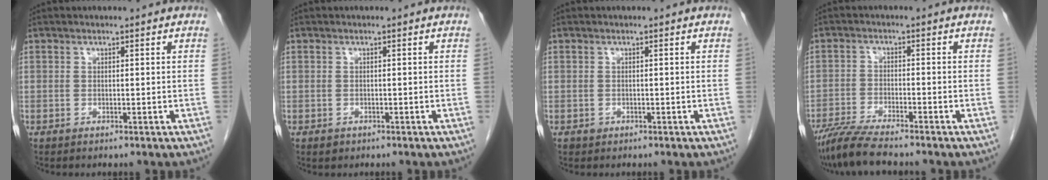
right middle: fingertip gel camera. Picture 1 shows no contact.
{"total": 0.9, "force": [-0.4, 0.7, 0.2], "torque": [-0.005, 0.002, -0.001]}
{"total": 0.5, "force": [-0.2, 0.5, 0.1], "torque": [-0.005, 0.003, -0.003]}
{"total": 7.2, "force": [-6.1, 0.3, 3.7], "torque": [-0.067, -0.022, -0.111]}